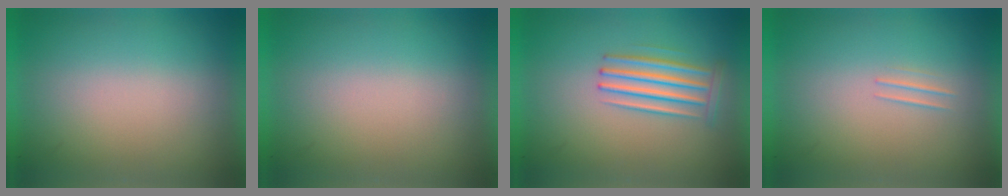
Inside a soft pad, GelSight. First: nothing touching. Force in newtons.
{"total": 0.0}
{"total": 2.8}
{"total": 1.1}